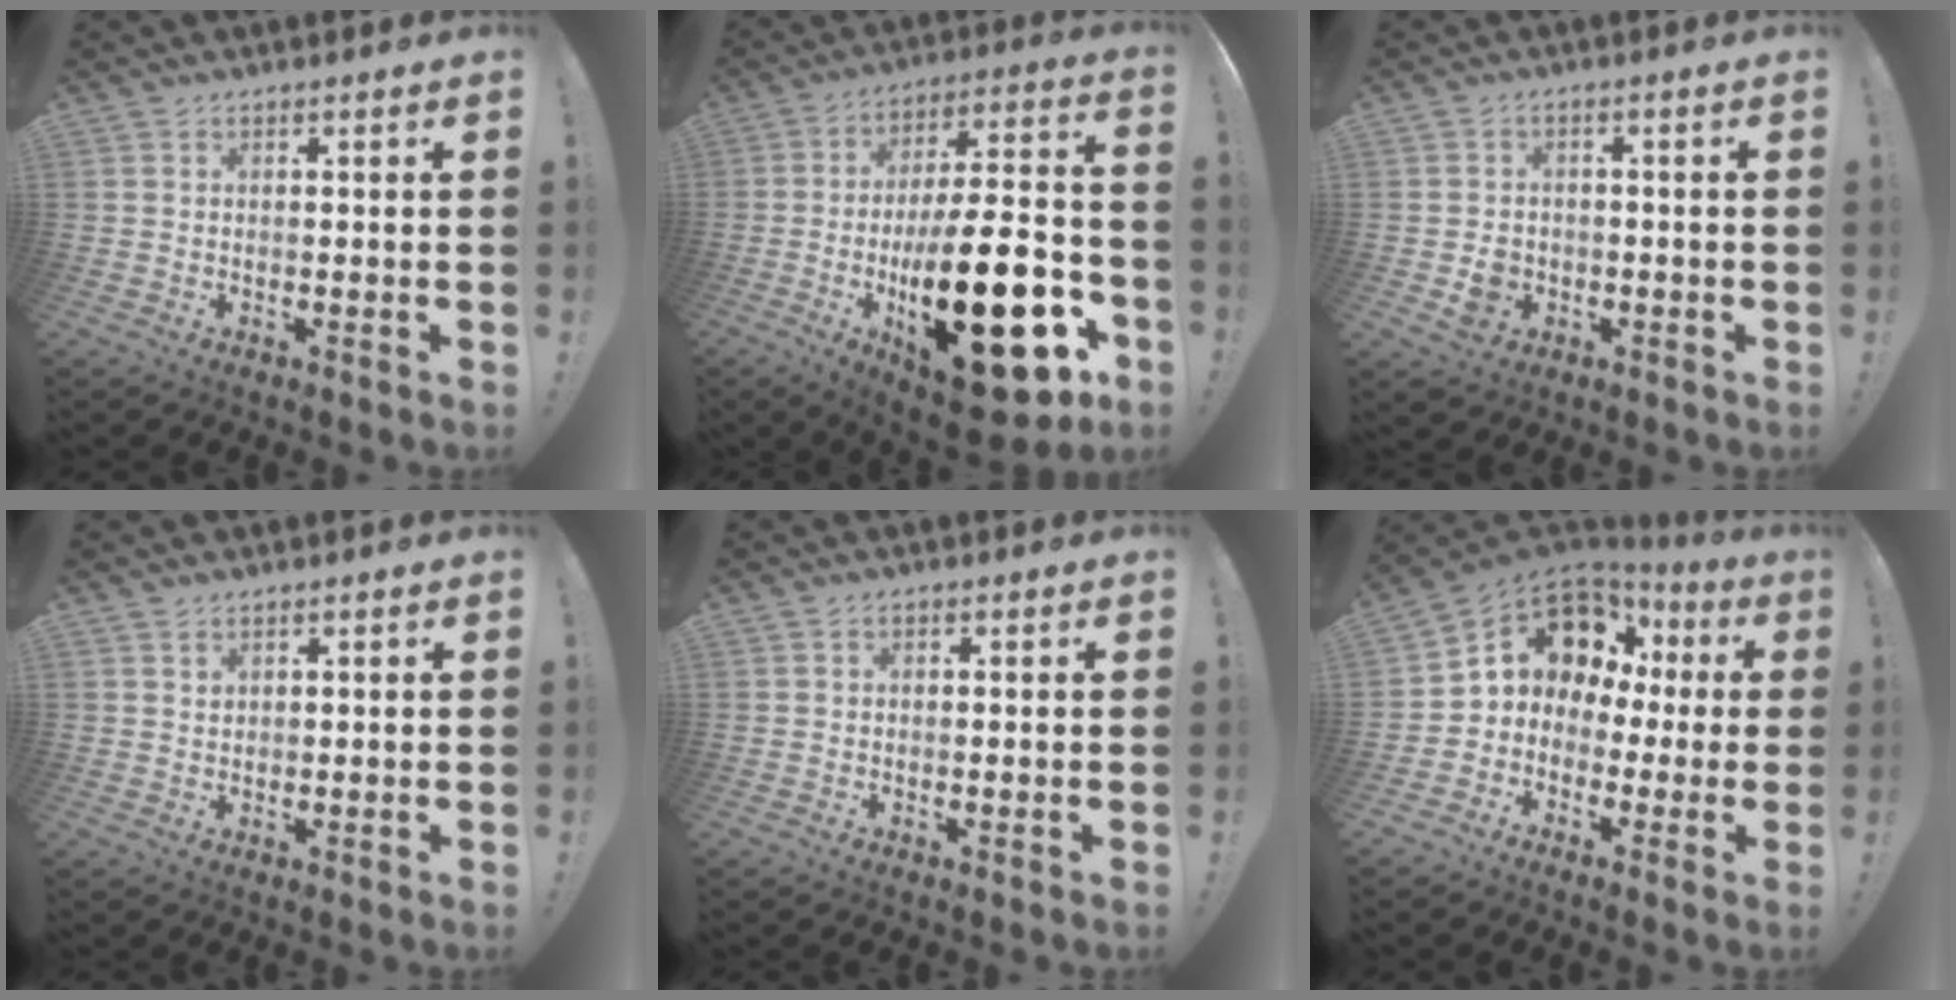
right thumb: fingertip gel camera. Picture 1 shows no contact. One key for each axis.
{"total": 31.1, "fx": -8.8, "fy": 11.9, "fz": 27.4, "tx": -0.453, "ty": 0.048, "tz": -0.128}
{"total": 5.8, "fx": -1.6, "fy": 4.9, "fz": 2.5, "tx": -0.035, "ty": 0.006, "tz": -0.026}
{"total": 1.3, "fx": 0.9, "fy": 0.8, "fz": 0.4, "tx": -0.006, "ty": -0.002, "tz": 0.018}
{"total": 0.7, "fx": -0.3, "fy": 0.5, "fz": 0.4, "tx": -0.005, "ty": 0.002, "tz": -0.005}
{"total": 8.5, "fx": 2.2, "fy": 7.5, "fz": 3.4, "tx": -0.045, "ty": -0.025, "tz": 0.050}